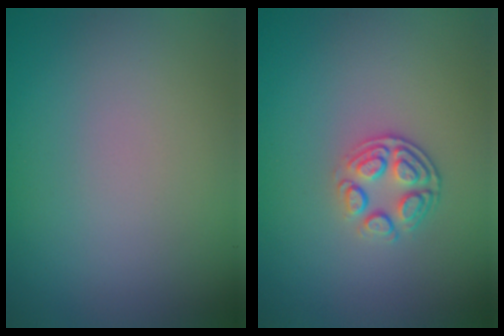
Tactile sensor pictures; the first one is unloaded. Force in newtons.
{"total": 2.7, "press": 2.3, "slide": 1.4}